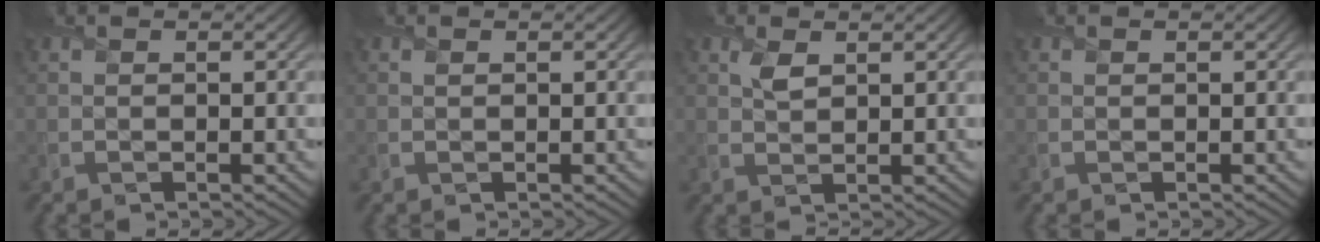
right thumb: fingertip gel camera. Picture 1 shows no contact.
{"total": 0.0}
{"total": 2.0, "force": [1.2, 0.9, 1.4], "torque": [-0.032, 0.003, 0.023]}
{"total": 0.0}